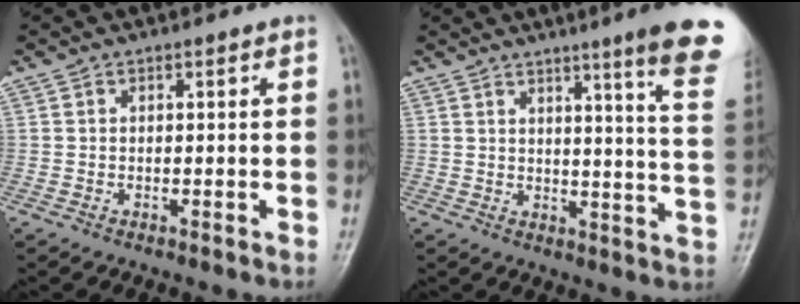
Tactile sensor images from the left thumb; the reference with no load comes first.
{"total": 15.4, "force": [10.2, 0.2, 11.5], "torque": [-0.126, -0.066, 0.113]}